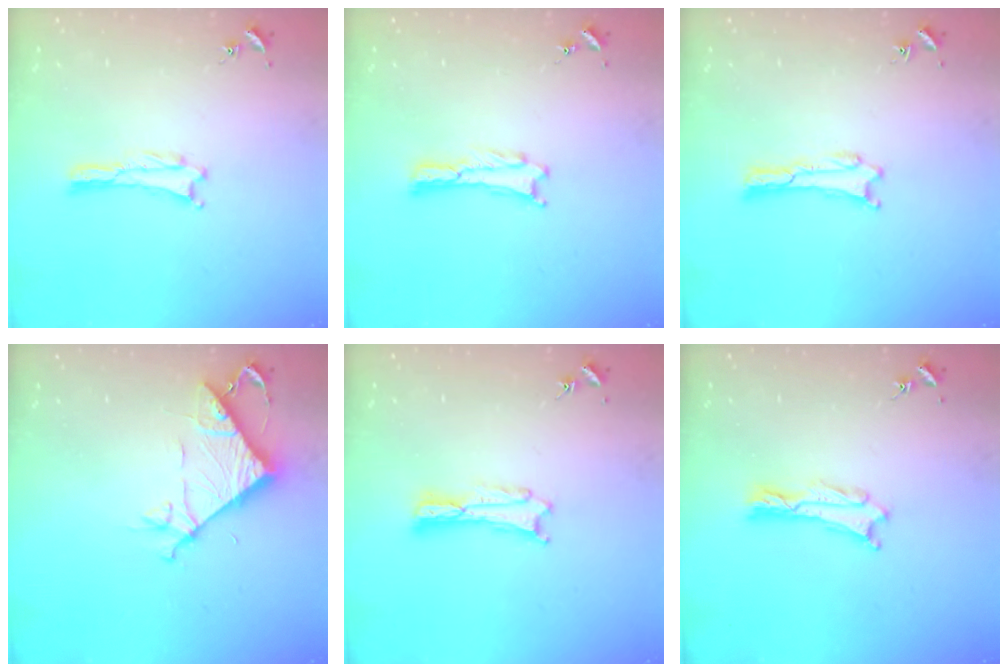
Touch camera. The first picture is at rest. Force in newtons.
{"total": 0.0}
{"total": 0.0}
{"total": 7.9, "press": 7.8, "slide": 0.6}
{"total": 0.6, "press": 0.6, "slide": 0.2}
{"total": 0.7, "press": 0.6, "slide": 0.2}